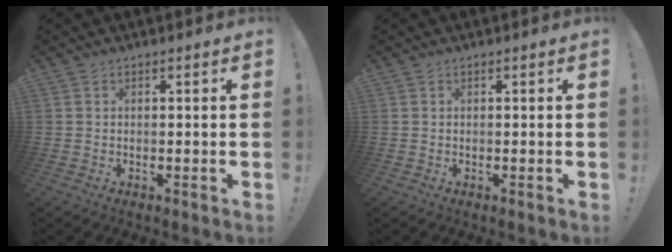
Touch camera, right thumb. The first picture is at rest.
{"total": 0.0}